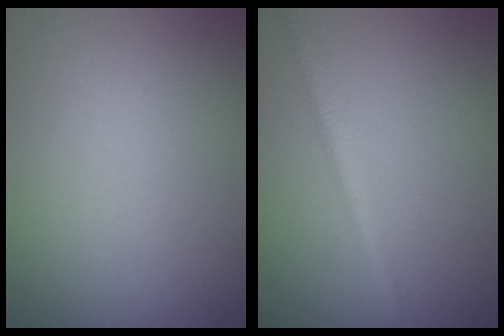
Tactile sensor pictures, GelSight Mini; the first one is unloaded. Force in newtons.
{"total": 2.5, "press": 2.5, "slide": 0.0}